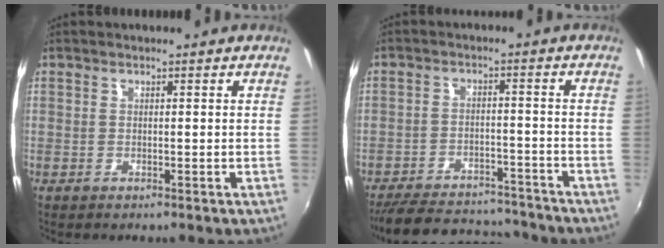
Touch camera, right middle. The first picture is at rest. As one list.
[{"total": 18.8, "force": [-16.5, 5.9, 7.0], "torque": [-0.158, 0.007, -0.225]}]